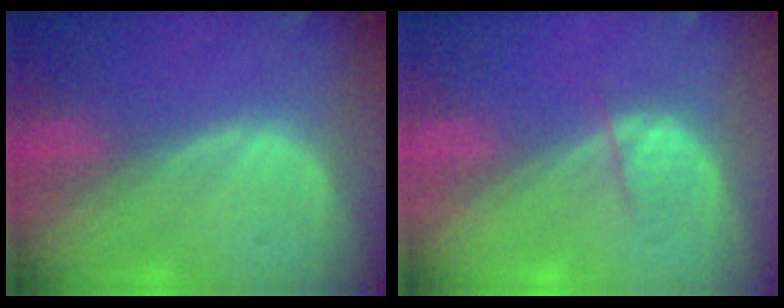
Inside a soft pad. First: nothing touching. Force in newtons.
{"total": 1.9, "press": 1.9, "slide": 0.4}